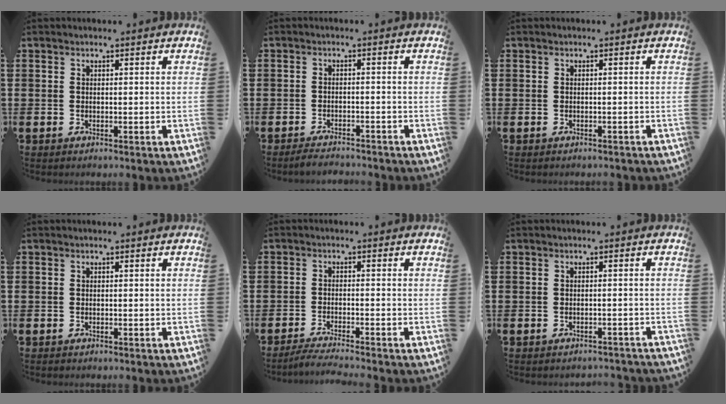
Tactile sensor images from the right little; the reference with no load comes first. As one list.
[{"total": 1.7, "force": [-1.7, 0.1, 0.2], "torque": [-0.007, 0.004, -0.035]}, {"total": 0.0}, {"total": 0.0}, {"total": 2.1, "force": [-1.9, -0.2, 1.0], "torque": [-0.016, 0.002, -0.036]}, {"total": 0.9, "force": [-0.9, 0.0, 0.0], "torque": [-0.002, 0.001, -0.019]}]